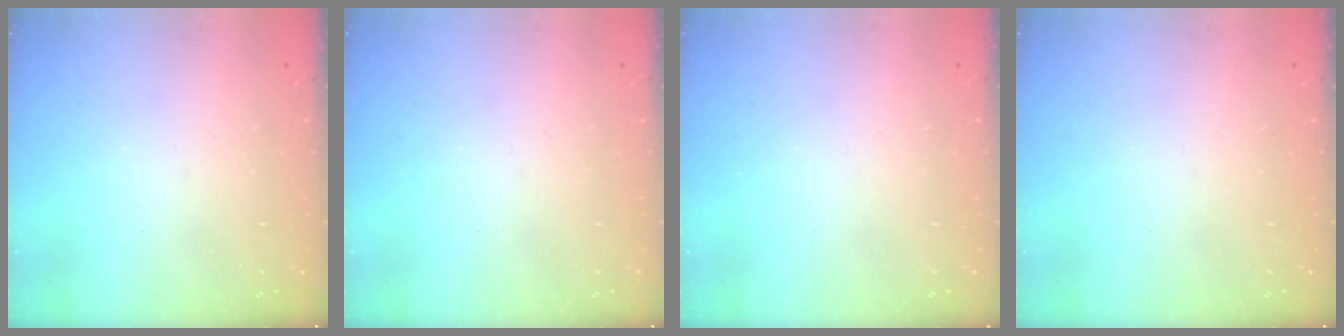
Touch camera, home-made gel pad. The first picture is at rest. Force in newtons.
{"total": 0.0}
{"total": 0.0}
{"total": 0.0}